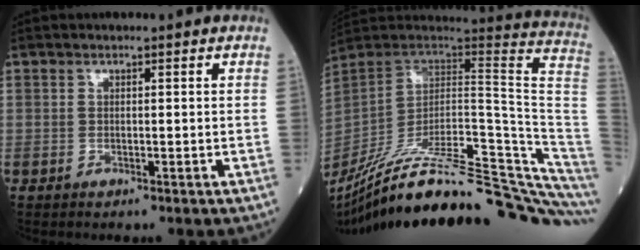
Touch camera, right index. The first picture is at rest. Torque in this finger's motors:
{"motor_torque": [0.14, -2.00, 1.05, 0.21]}